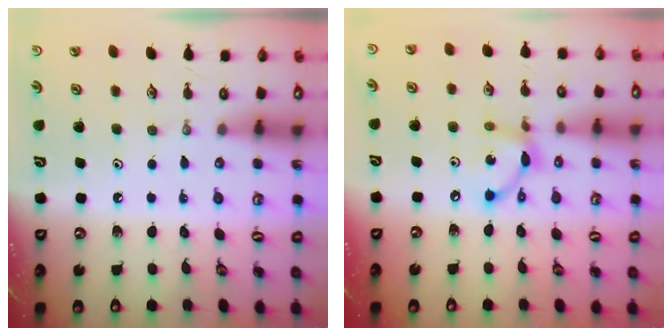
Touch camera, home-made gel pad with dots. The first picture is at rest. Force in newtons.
{"total": 9.9, "press": 9.9, "slide": 0.5}